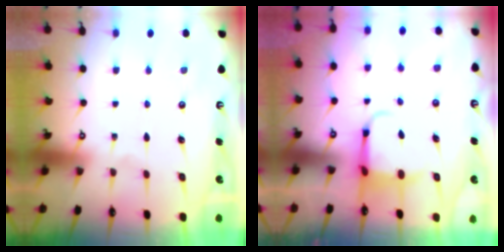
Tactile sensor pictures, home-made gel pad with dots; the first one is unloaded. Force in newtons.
{"total": 3.9, "press": 3.7, "slide": 1.0}